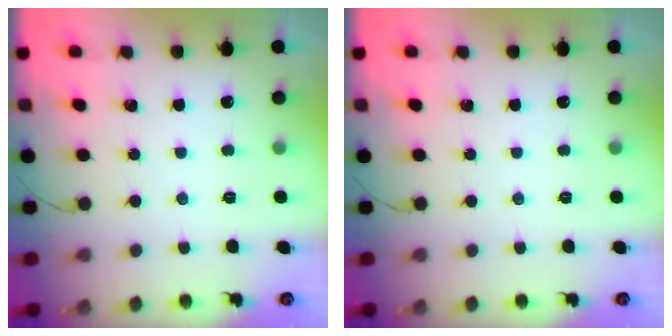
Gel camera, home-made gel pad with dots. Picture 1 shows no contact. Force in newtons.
{"total": 0.0}